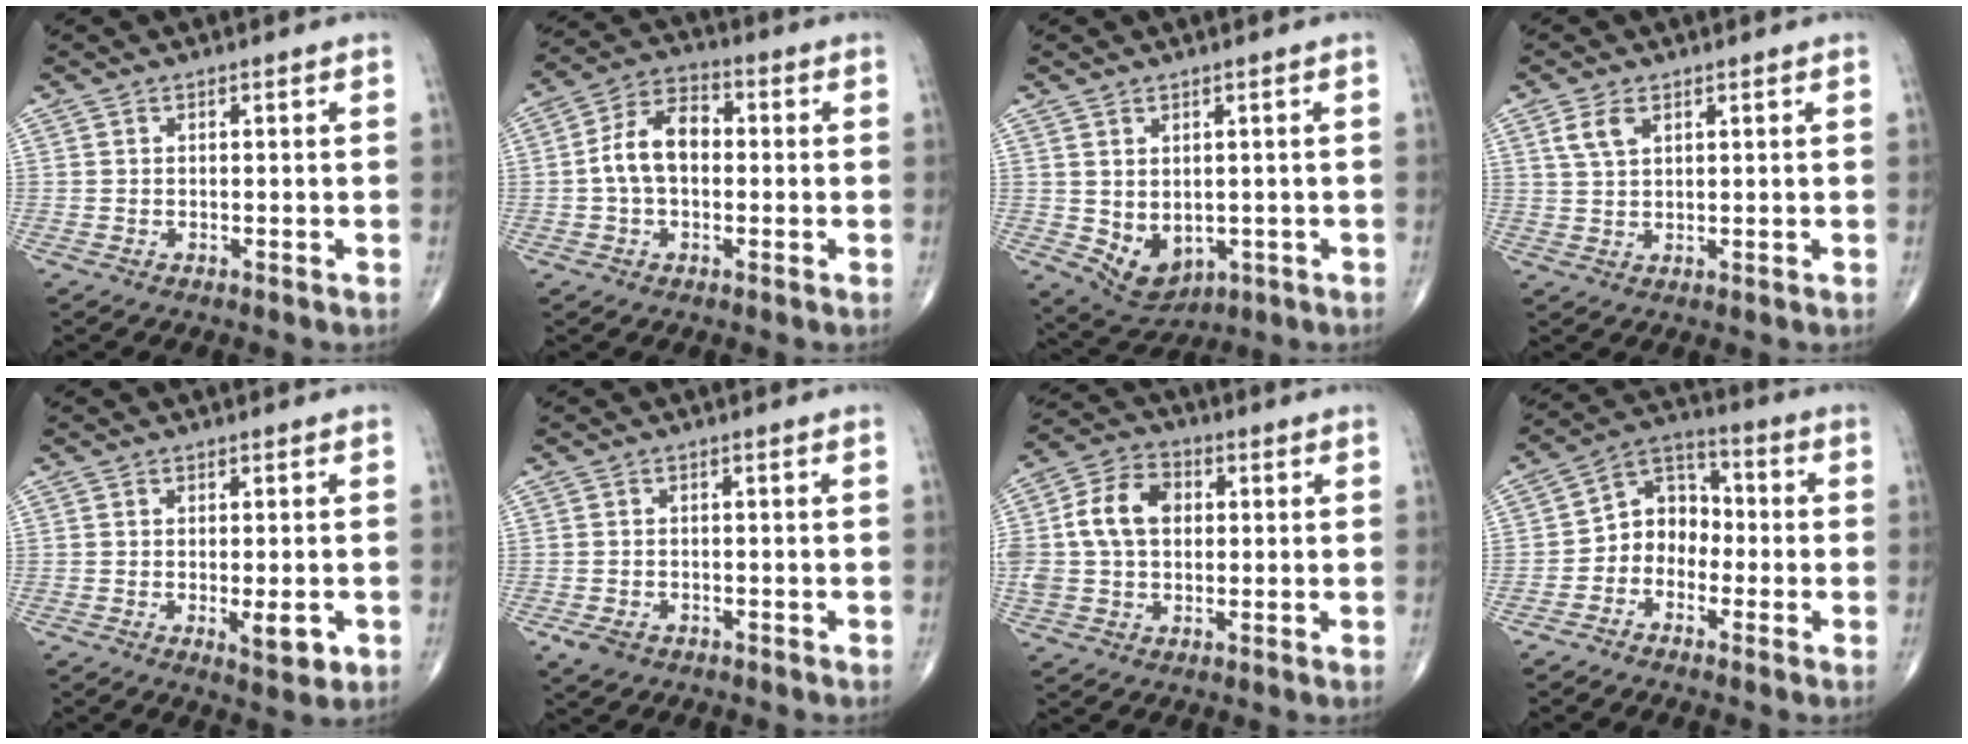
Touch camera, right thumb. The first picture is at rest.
{"total": 10.6, "force": [0.2, 7.0, 8.0], "torque": [-0.137, 0.029, -0.006]}
{"total": 7.4, "force": [-1.0, 5.3, 5.1], "torque": [-0.060, -0.007, 0.006]}
{"total": 4.0, "force": [1.9, 2.2, 2.7], "torque": [-0.053, 0.001, 0.042]}
{"total": 5.0, "force": [-1.3, 1.7, 4.4], "torque": [-0.055, -0.009, -0.014]}
{"total": 3.0, "force": [-1.6, 2.0, 1.5], "torque": [-0.027, 0.003, -0.023]}
{"total": 12.3, "force": [1.3, 8.9, 8.4], "torque": [-0.151, 0.024, 0.020]}
{"total": 8.2, "force": [-2.3, 6.7, 4.1], "torque": [-0.031, 0.047, -0.060]}